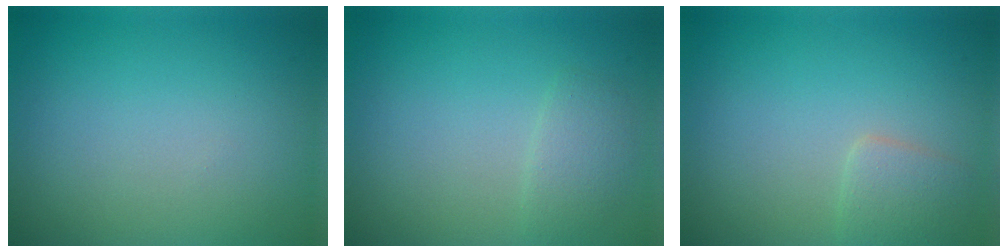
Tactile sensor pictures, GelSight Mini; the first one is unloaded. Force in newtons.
{"total": 1.5, "press": 1.5, "slide": 0.0}
{"total": 1.9, "press": 1.9, "slide": 0.1}